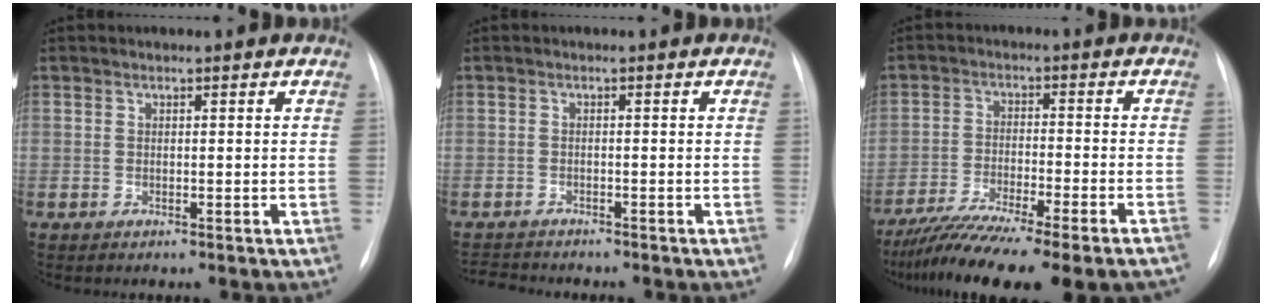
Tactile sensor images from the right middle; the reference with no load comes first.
{"total": 3.3, "force": [-3.2, 0.3, 0.2], "torque": [-0.006, -0.015, -0.052]}
{"total": 18.2, "force": [-15.0, 1.4, 10.2], "torque": [-0.144, -0.027, -0.230]}